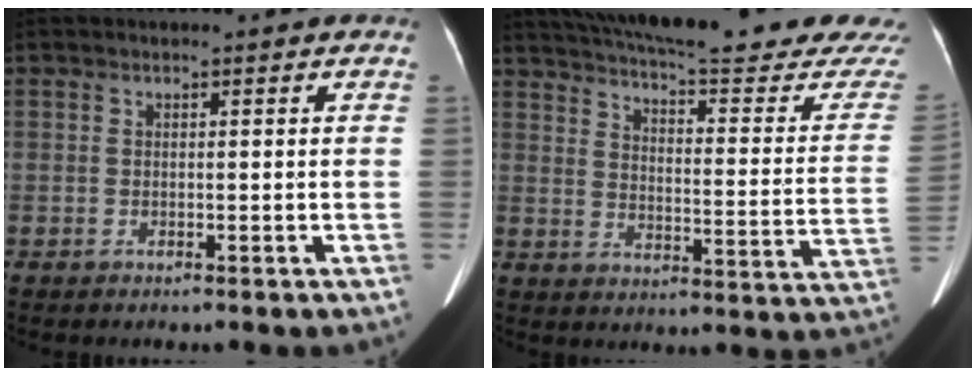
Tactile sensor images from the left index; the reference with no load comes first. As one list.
[{"total": 29.0, "force": [26.3, 1.4, 12.3], "torque": [-0.195, -0.085, 0.327]}]